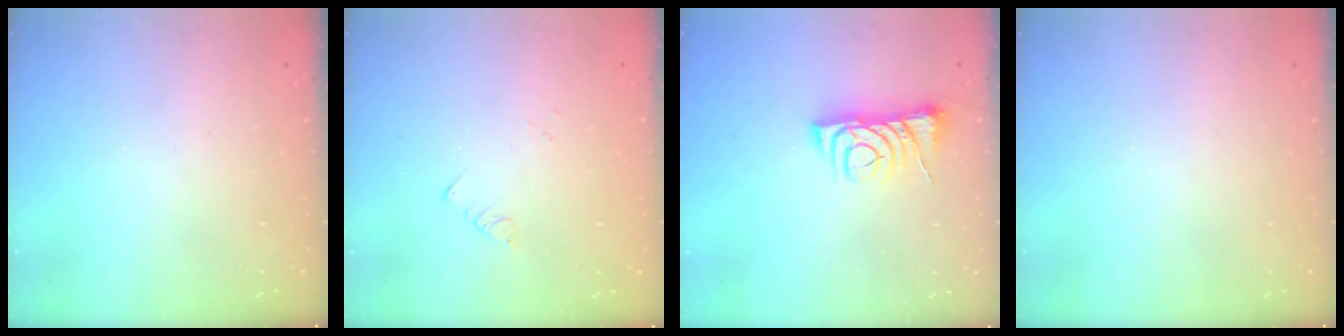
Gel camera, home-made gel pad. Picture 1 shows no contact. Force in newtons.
{"total": 1.3, "press": 1.2, "slide": 0.1}
{"total": 9.8, "press": 9.7, "slide": 1.1}
{"total": 0.0}